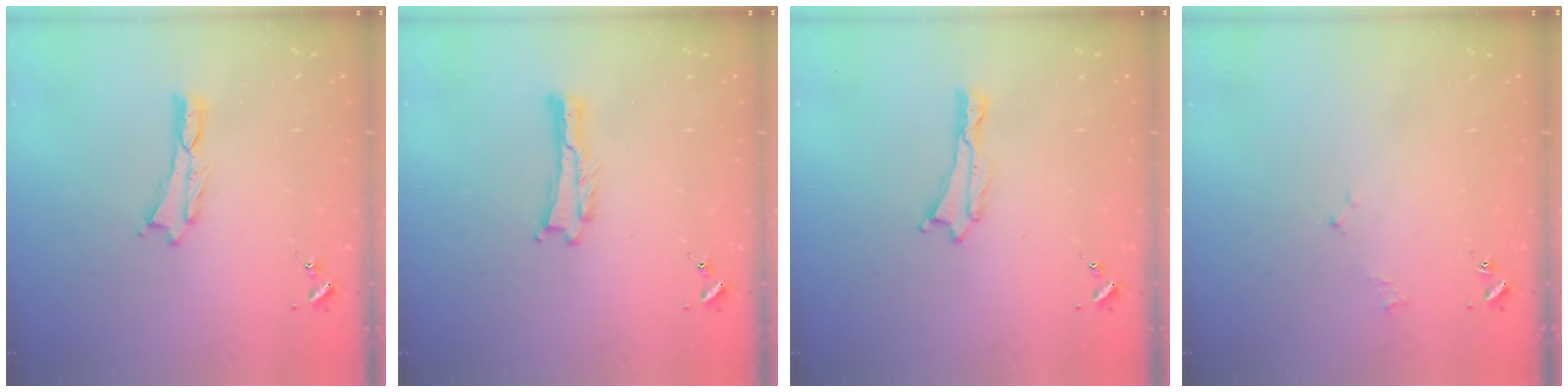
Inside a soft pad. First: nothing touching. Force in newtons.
{"total": 0.0}
{"total": 0.0}
{"total": 1.6, "press": 1.5, "slide": 0.3}